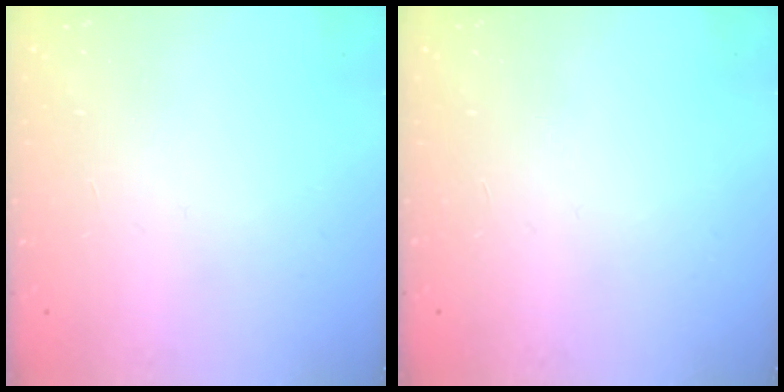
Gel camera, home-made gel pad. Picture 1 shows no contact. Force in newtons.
{"total": 0.0}